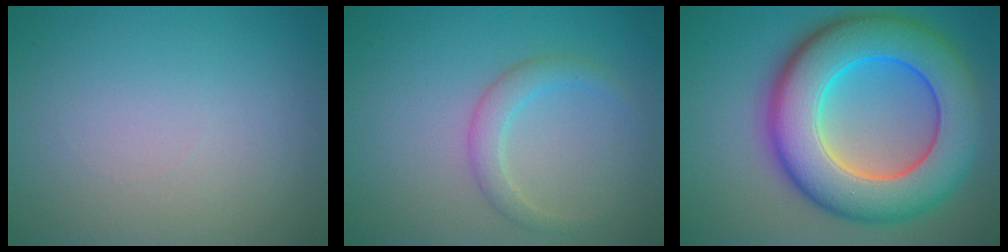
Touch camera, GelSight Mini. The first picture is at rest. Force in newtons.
{"total": 2.3, "press": 2.2, "slide": 0.3}
{"total": 12.7, "press": 12.7, "slide": 0.2}